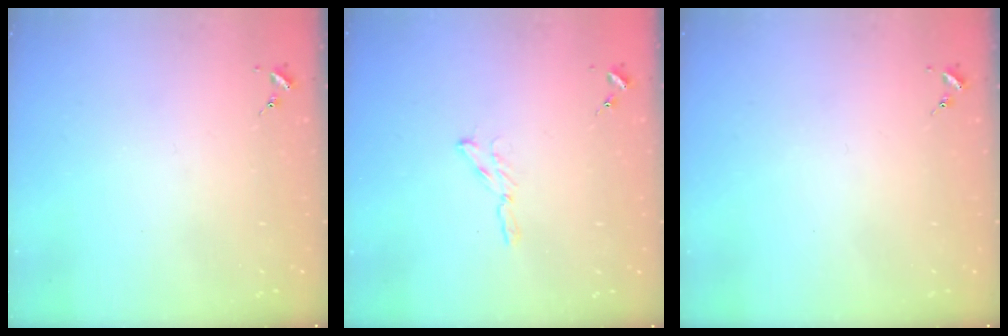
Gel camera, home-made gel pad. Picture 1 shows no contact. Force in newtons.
{"total": 2.9, "press": 2.9, "slide": 0.3}
{"total": 0.0}